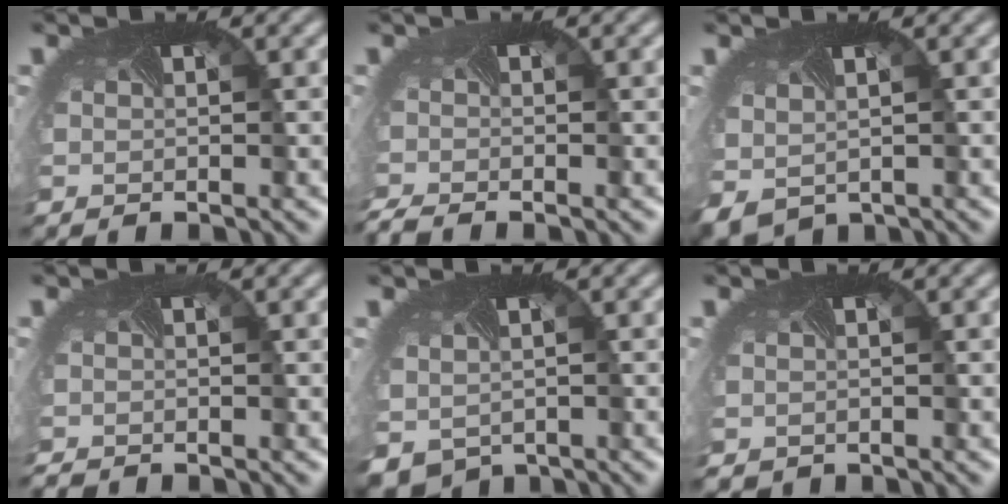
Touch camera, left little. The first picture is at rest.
{"total": 2.3, "force": [-2.1, 0.0, 0.8], "torque": [-0.023, -0.016, -0.045]}
{"total": 3.0, "force": [-0.8, 2.2, 1.8], "torque": [-0.057, -0.019, -0.003]}
{"total": 1.1, "force": [-1.1, -0.1, -0.2], "torque": [-0.006, -0.010, -0.022]}
{"total": 4.4, "force": [-2.0, 3.2, 2.3], "torque": [-0.057, -0.028, -0.021]}
{"total": 0.8, "force": [-0.3, 0.8, 0.2], "torque": [-0.001, -0.005, -0.002]}